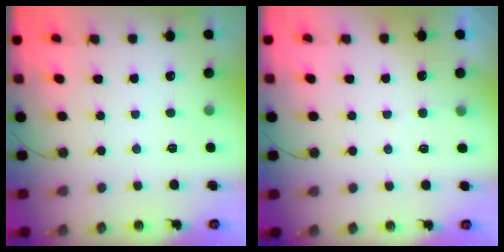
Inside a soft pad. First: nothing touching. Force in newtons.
{"total": 3.0, "press": 2.9, "slide": 0.3}